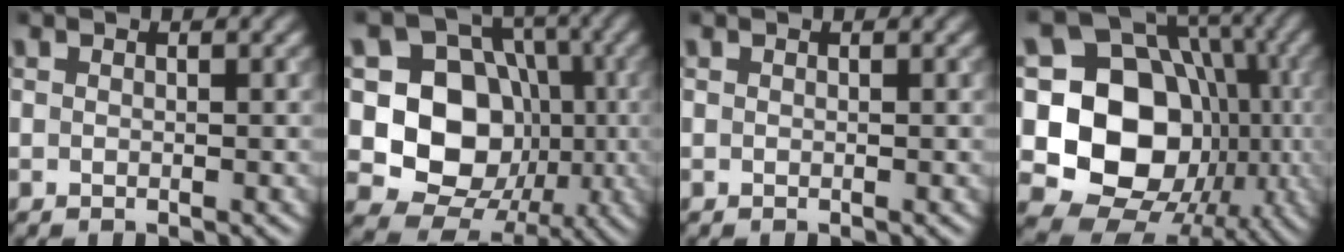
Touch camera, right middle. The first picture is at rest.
{"total": 11.3, "force": [-1.3, 9.5, 6.0], "torque": [-0.093, -0.007, -0.048]}
{"total": 0.0}
{"total": 15.4, "force": [-1.6, 12.7, 8.6], "torque": [-0.132, -0.013, -0.036]}